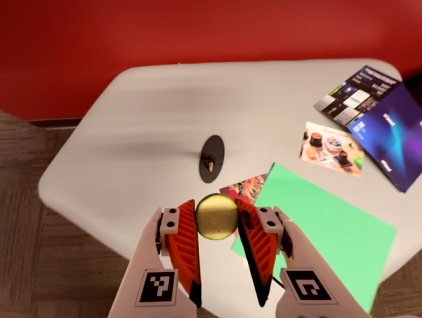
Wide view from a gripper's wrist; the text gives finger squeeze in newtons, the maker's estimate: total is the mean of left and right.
{"total": 7.7, "left": 7.5, "right": 7.9}